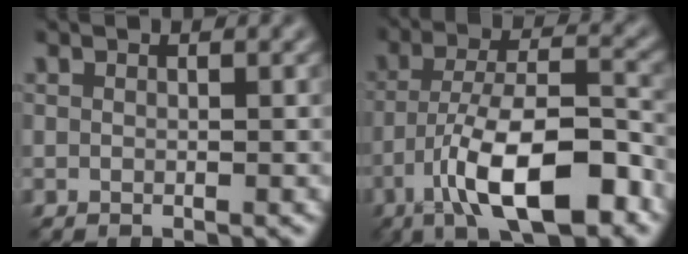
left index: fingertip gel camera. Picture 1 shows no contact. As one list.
[{"total": 11.0, "force": [-5.5, 3.4, 8.9], "torque": [-0.148, 0.009, -0.097]}]